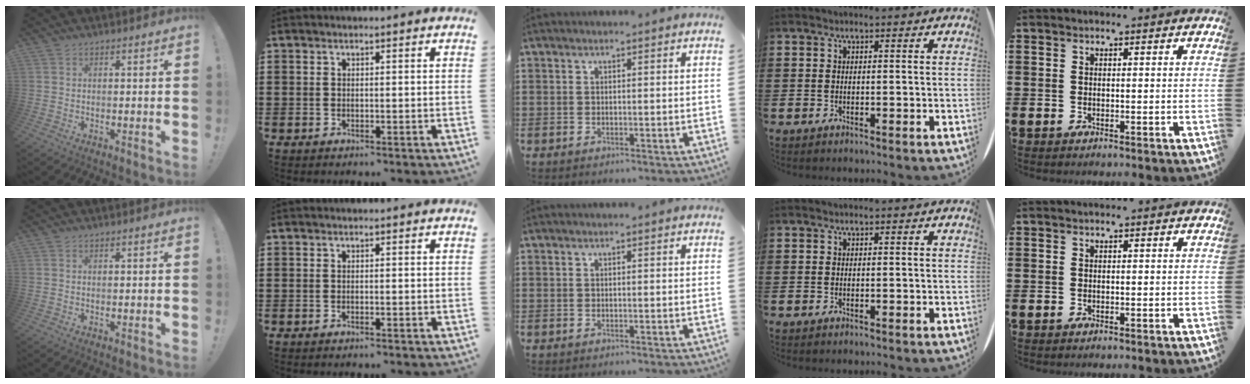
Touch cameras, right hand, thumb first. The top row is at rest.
{}